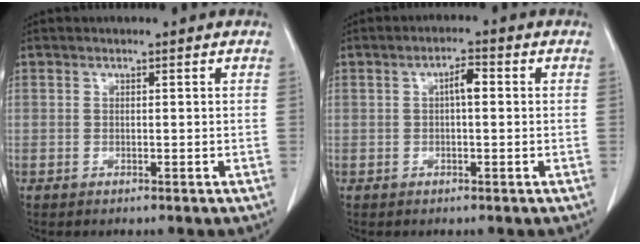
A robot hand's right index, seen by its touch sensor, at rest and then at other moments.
{"total": 2.8, "force": [0.3, 0.8, 2.6], "torque": [-0.043, 0.007, 0.003]}